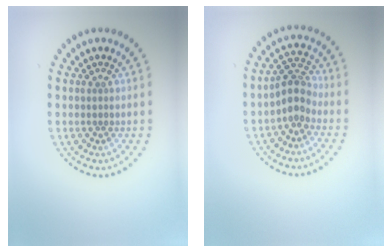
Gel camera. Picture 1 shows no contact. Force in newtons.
{"total": 2.8, "press": 2.5, "slide": 1.3}